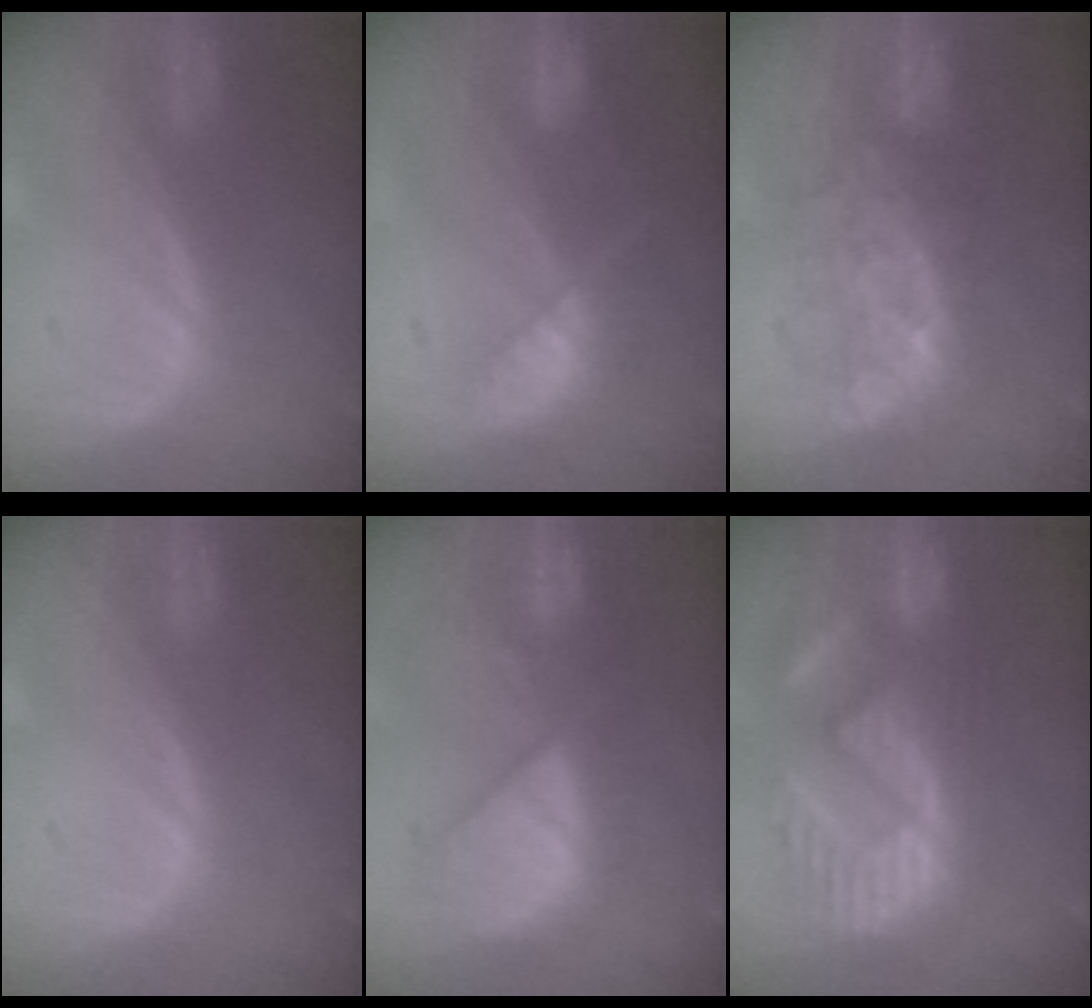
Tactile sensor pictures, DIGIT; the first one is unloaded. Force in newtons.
{"total": 7.2, "press": 6.5, "slide": 3.2}
{"total": 8.0, "press": 7.5, "slide": 2.8}
{"total": 0.0}
{"total": 10.0, "press": 9.4, "slide": 3.2}
{"total": 11.6, "press": 11.1, "slide": 3.4}